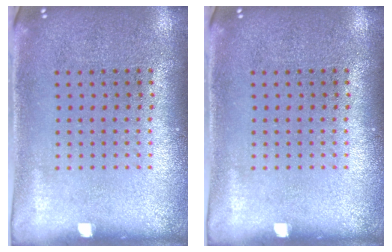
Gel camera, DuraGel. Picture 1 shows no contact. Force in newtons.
{"total": 0.0}